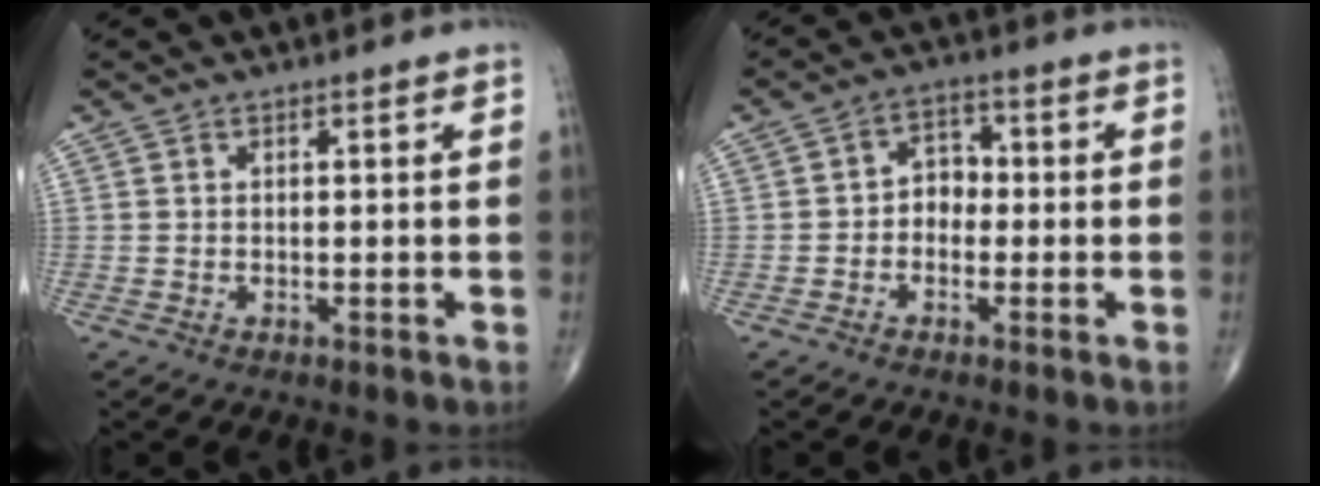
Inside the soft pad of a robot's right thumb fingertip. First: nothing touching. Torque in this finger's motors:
{"motor_torque": [-0.02, 0.11, 0.08, 0.28, 0.07]}